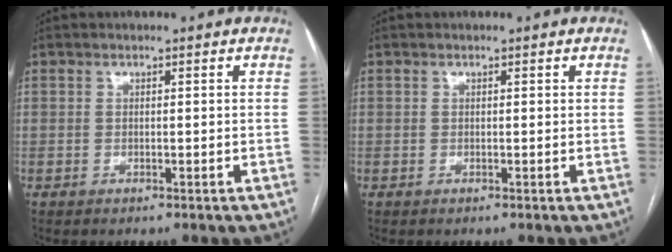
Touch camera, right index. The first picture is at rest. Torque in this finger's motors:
{"motor_torque": [-0.01, 0.01, 0.11, 0.01]}